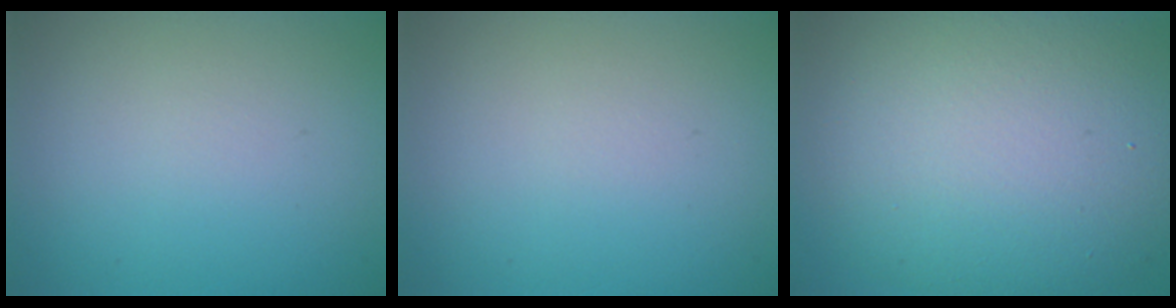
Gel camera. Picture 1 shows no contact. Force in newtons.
{"total": 0.0}
{"total": 12.5, "press": 12.4, "slide": 1.2}